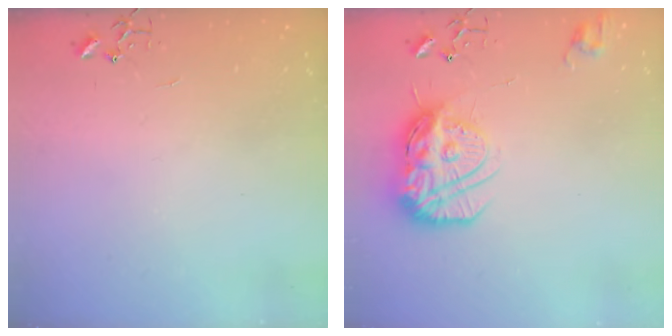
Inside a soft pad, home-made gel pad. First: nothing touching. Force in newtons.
{"total": 15.8, "press": 15.8, "slide": 1.4}